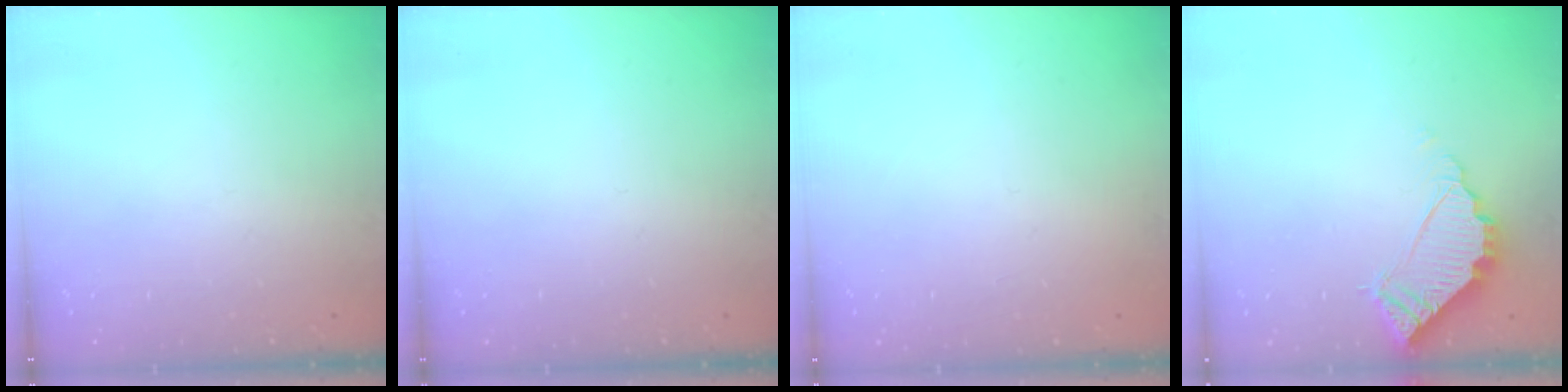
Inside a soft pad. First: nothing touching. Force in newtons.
{"total": 0.0}
{"total": 2.3, "press": 2.3, "slide": 0.1}
{"total": 6.7, "press": 6.7, "slide": 0.2}